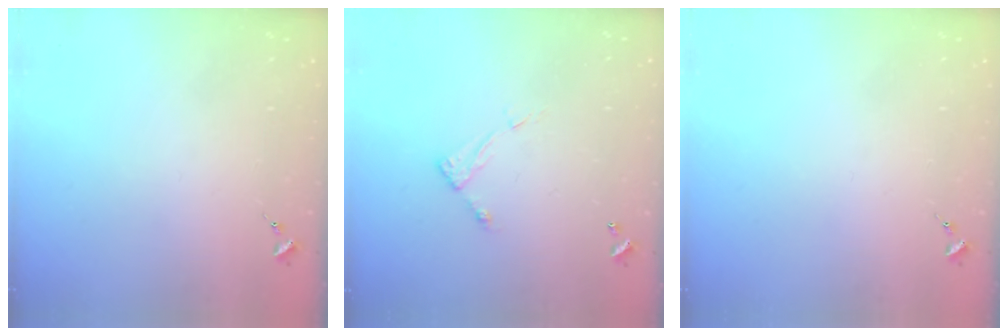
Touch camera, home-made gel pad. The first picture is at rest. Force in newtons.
{"total": 5.3, "press": 5.3, "slide": 0.4}
{"total": 0.0}